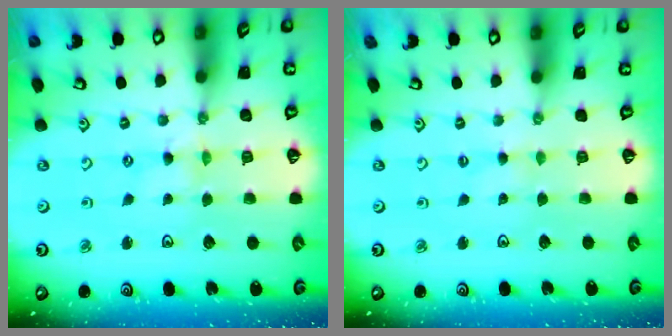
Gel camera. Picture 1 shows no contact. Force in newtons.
{"total": 0.0}